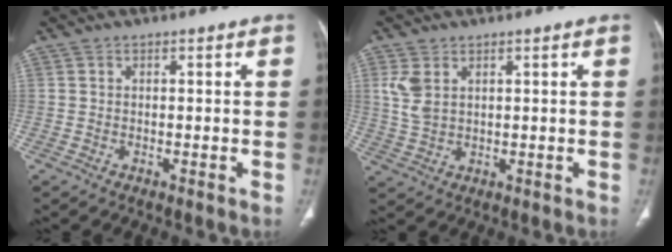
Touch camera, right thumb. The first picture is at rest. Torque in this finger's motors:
{"motor_torque": [-0.52, 0.12, 0.25, 0.29, 0.06]}